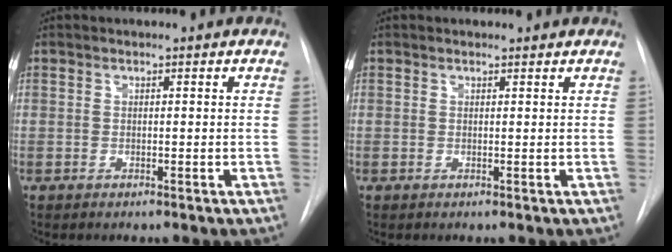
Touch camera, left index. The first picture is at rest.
{"total": 1.3, "force": [1.3, 0.2, -0.1], "torque": [-0.010, 0.005, 0.016]}